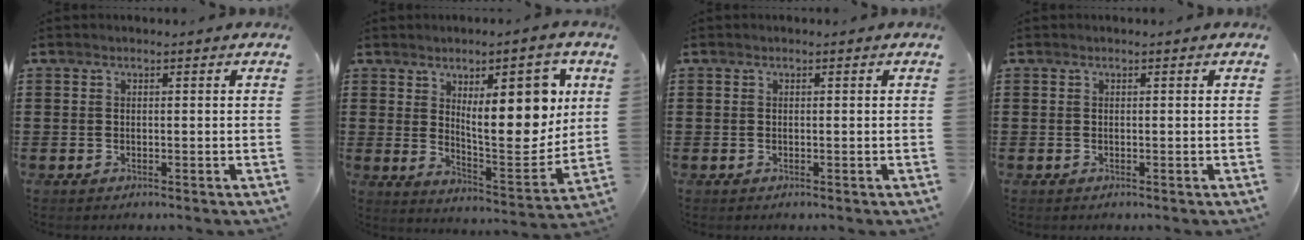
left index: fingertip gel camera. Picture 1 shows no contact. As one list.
[{"total": 12.7, "force": [5.0, 4.3, 10.8], "torque": [-0.152, -0.024, 0.079]}, {"total": 0.0}, {"total": 0.0}]